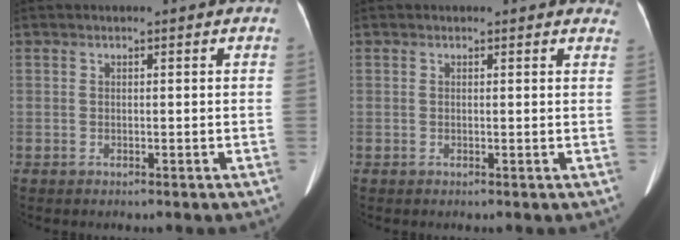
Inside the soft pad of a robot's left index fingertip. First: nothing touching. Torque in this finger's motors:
{"motor_torque": [0.17, -0.07, 0.03, -0.01]}